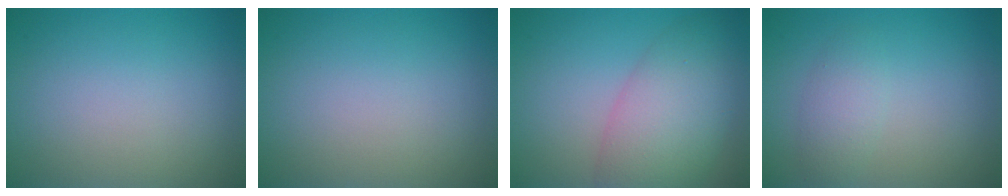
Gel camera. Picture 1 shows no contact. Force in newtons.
{"total": 0.0}
{"total": 6.9, "press": 6.8, "slide": 0.4}
{"total": 2.0, "press": 2.0, "slide": 0.1}